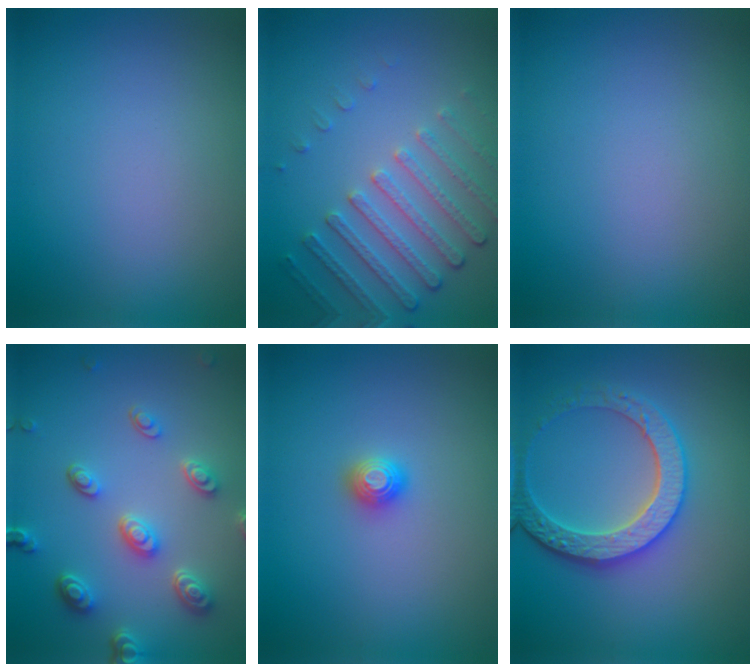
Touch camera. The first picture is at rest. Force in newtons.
{"total": 4.5, "press": 3.4, "slide": 2.9}
{"total": 0.0}
{"total": 4.6, "press": 3.7, "slide": 2.7}
{"total": 1.1, "press": 1.1, "slide": 0.1}
{"total": 4.3, "press": 4.1, "slide": 1.5}